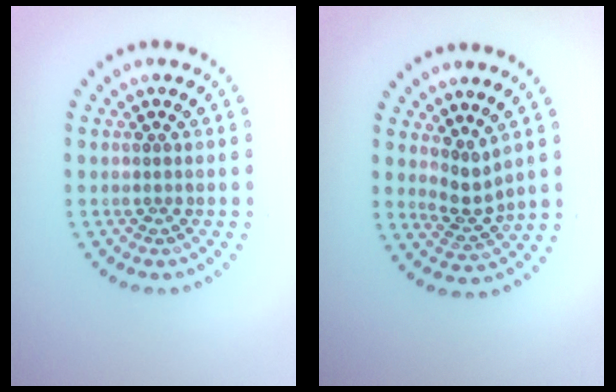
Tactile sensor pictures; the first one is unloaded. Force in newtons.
{"total": 2.4, "press": 1.6, "slide": 1.8}